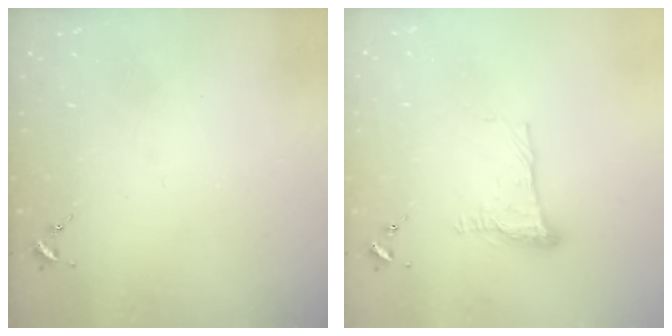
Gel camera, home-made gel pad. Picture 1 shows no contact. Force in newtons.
{"total": 9.4, "press": 9.4, "slide": 0.7}